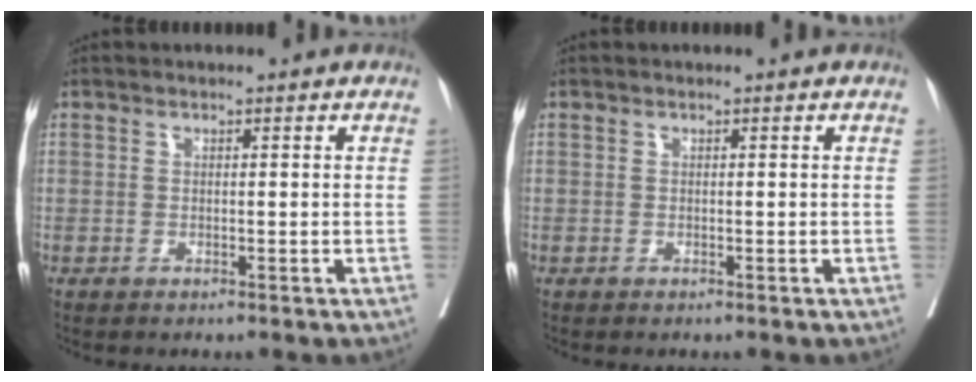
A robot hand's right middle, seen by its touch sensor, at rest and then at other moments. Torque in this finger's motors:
{"motor_torque": [0.09, -0.03, 0.03, 0.00]}